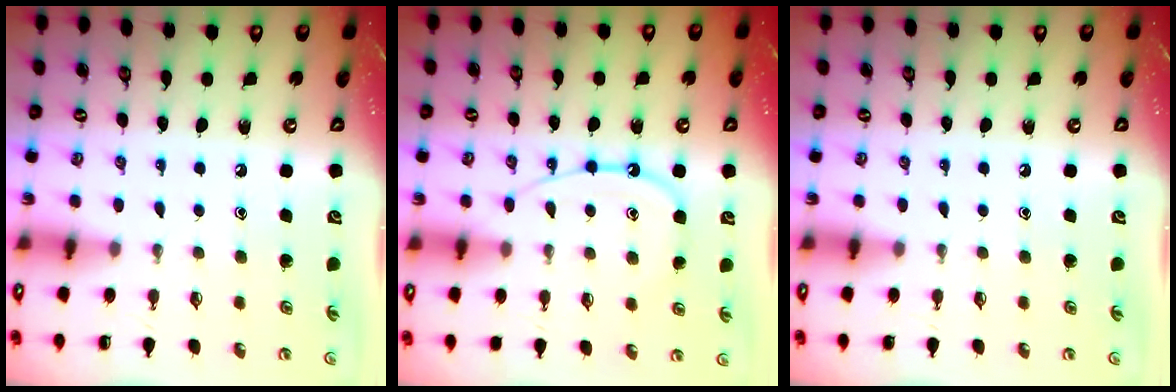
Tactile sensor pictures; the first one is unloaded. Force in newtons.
{"total": 11.3, "press": 11.2, "slide": 1.1}
{"total": 0.0}